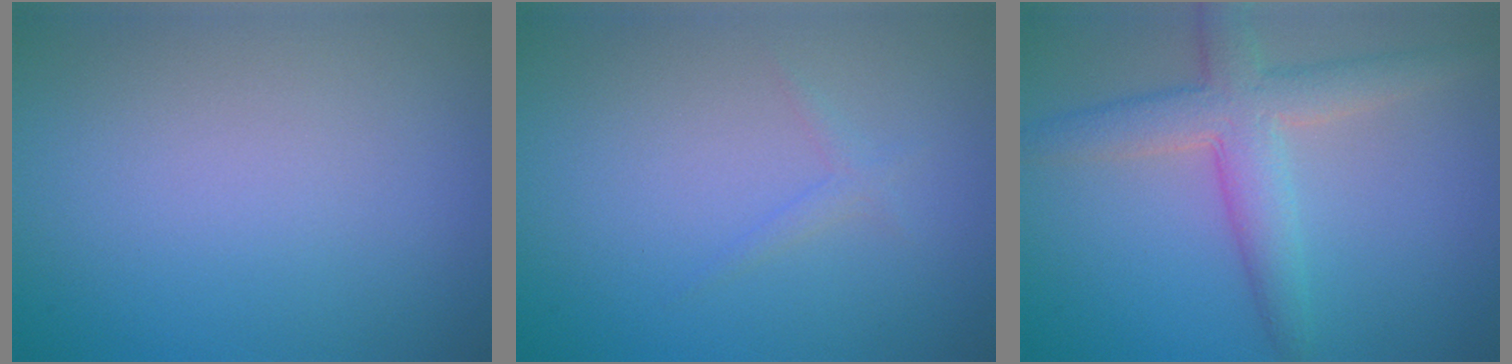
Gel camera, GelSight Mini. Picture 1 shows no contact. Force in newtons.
{"total": 0.8, "press": 0.8, "slide": 0.0}
{"total": 4.8, "press": 4.8, "slide": 0.4}